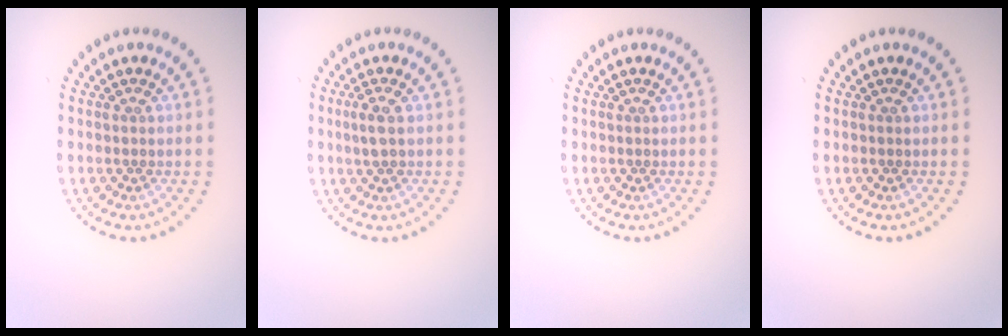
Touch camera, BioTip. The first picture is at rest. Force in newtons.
{"total": 1.5, "press": 1.4, "slide": 0.3}
{"total": 0.0}
{"total": 0.0}